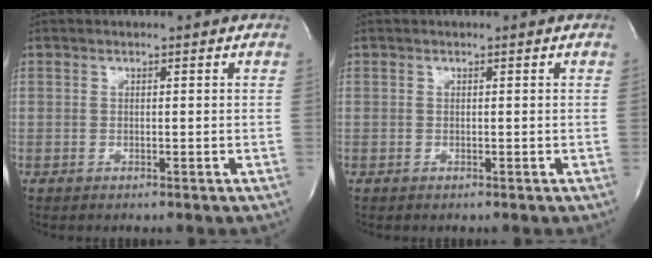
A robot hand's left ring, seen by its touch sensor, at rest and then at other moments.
{"total": 0.0}